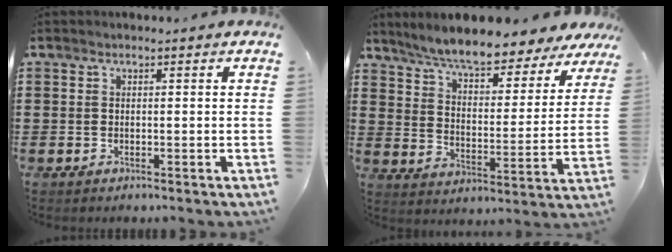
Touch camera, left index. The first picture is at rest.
{"total": 7.1, "force": [6.6, 0.4, 2.6], "torque": [-0.081, -0.036, 0.113]}